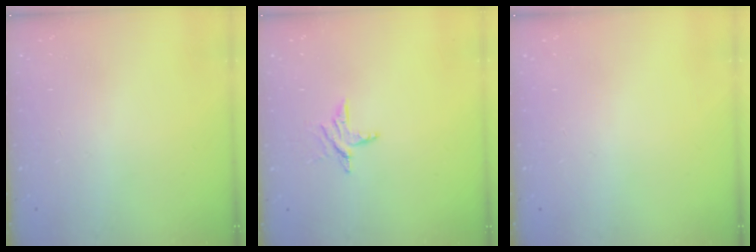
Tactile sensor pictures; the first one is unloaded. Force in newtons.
{"total": 6.5, "press": 6.5, "slide": 0.7}
{"total": 0.0}